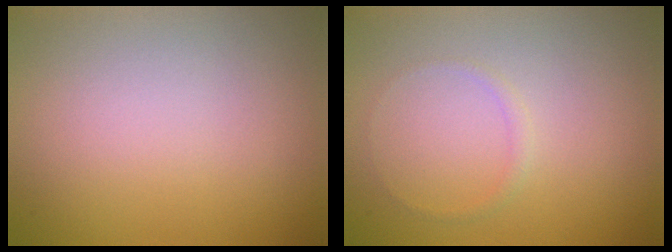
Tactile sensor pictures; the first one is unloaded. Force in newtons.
{"total": 0.7, "press": 0.7, "slide": 0.1}